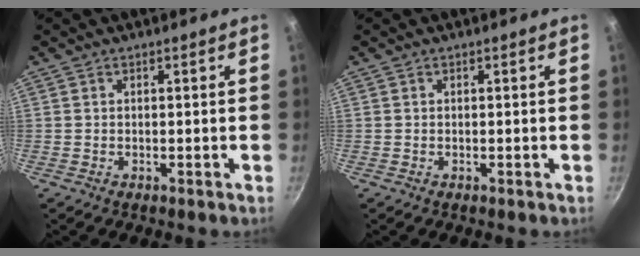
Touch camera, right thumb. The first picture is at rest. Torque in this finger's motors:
{"motor_torque": [-0.16, 0.16, 0.00, 0.00, 0.00]}